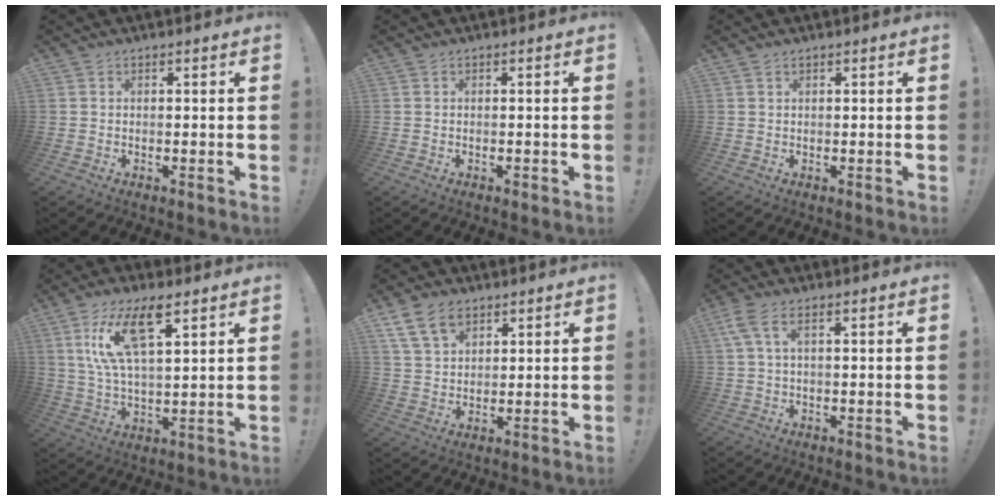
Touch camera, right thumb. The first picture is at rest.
{"total": 0.6, "force": [-0.4, 0.3, 0.3], "torque": [-0.011, 0.003, -0.005]}
{"total": 0.6, "force": [0.5, 0.2, 0.2], "torque": [-0.012, 0.003, 0.011]}
{"total": 14.5, "force": [7.7, 5.0, 11.3], "torque": [-0.218, -0.018, 0.131]}
{"total": 10.0, "force": [5.8, 6.6, 5.0], "torque": [-0.087, -0.015, 0.114]}
{"total": 4.7, "force": [1.7, 1.9, 3.9], "torque": [-0.074, 0.000, 0.033]}